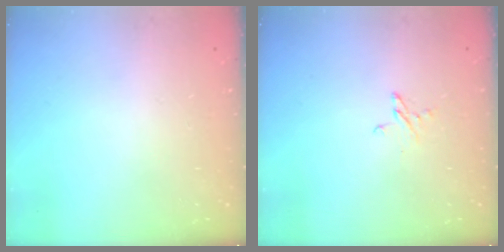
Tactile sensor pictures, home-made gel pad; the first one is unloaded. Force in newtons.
{"total": 2.9, "press": 2.9, "slide": 0.3}